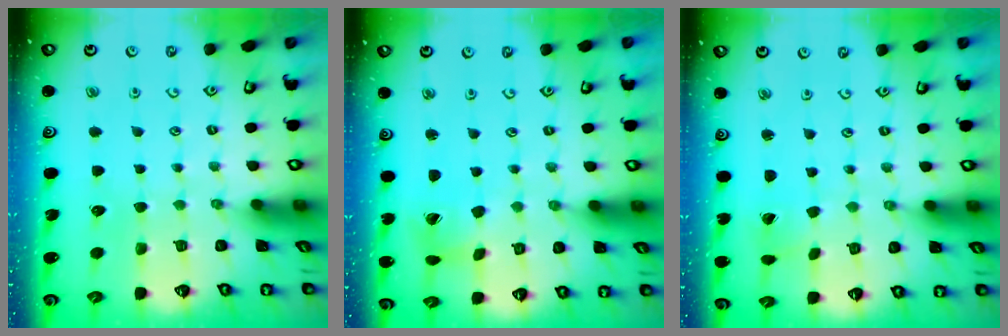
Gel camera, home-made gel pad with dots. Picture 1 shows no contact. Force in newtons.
{"total": 3.6, "press": 3.6, "slide": 0.4}
{"total": 0.6, "press": 0.6, "slide": 0.0}